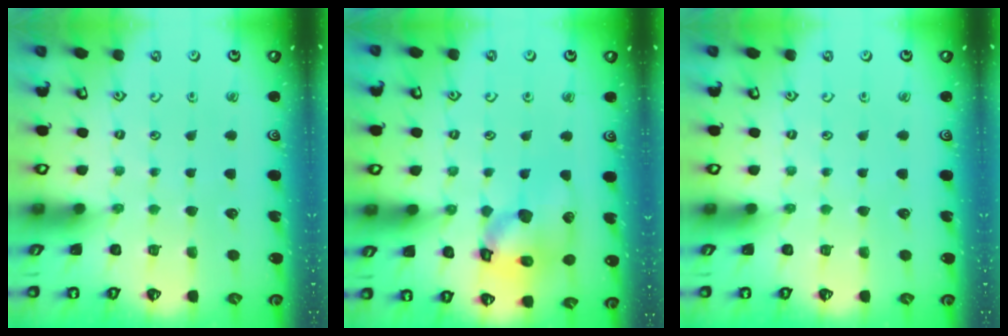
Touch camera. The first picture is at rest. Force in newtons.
{"total": 16.7, "press": 16.5, "slide": 2.3}
{"total": 0.0}